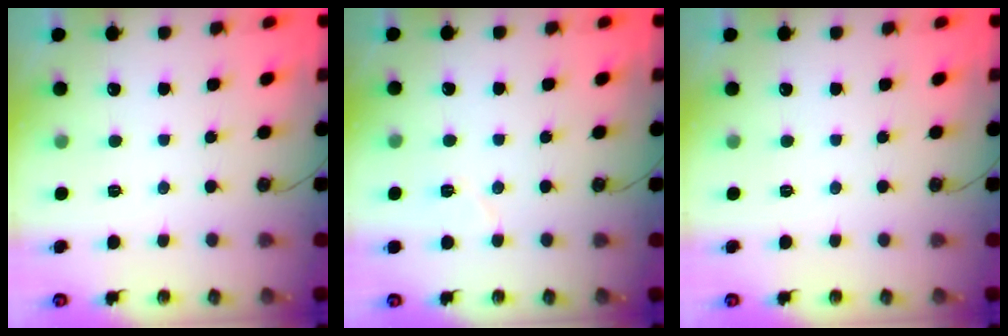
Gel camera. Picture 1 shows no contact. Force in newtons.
{"total": 4.7, "press": 4.7, "slide": 0.3}
{"total": 0.0}